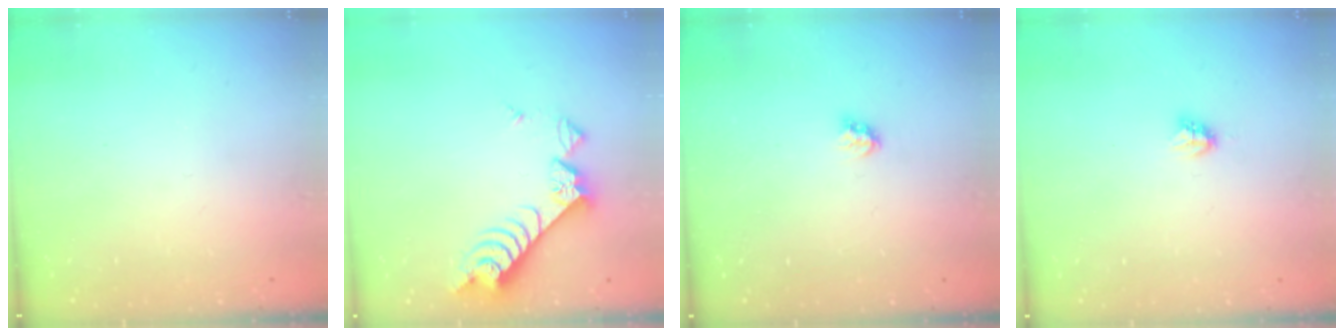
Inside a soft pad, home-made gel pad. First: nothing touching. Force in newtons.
{"total": 7.6, "press": 7.6, "slide": 0.5}
{"total": 2.7, "press": 2.6, "slide": 0.4}
{"total": 2.8, "press": 2.7, "slide": 0.4}